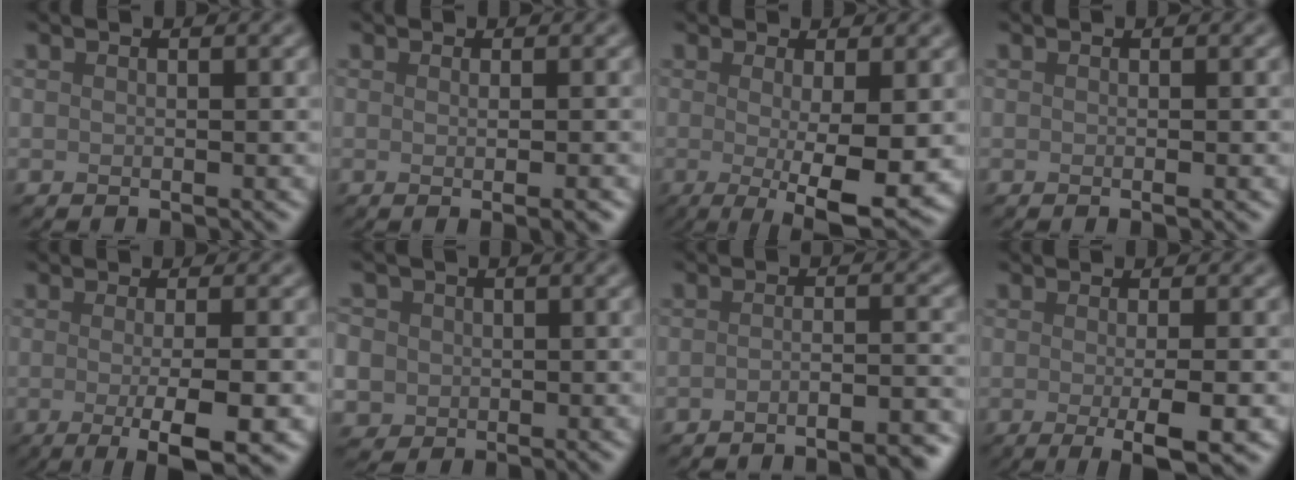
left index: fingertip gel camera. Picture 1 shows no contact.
{"total": 2.8, "force": [-0.3, 0.8, 2.6], "torque": [-0.017, 0.002, -0.003]}
{"total": 7.4, "force": [-1.2, 1.6, 7.1], "torque": [-0.100, -0.018, -0.016]}
{"total": 1.0, "force": [-0.2, 0.3, 0.9], "torque": [-0.006, -0.001, -0.004]}
{"total": 6.7, "force": [-1.8, 1.6, 6.3], "torque": [-0.086, -0.012, -0.025]}
{"total": 6.3, "force": [0.0, 5.9, 2.2], "torque": [-0.050, 0.022, -0.022]}
{"total": 4.9, "force": [-3.6, 1.1, 3.2], "torque": [-0.038, 0.008, -0.051]}
{"total": 5.3, "force": [-1.2, 1.2, 5.0], "torque": [-0.068, -0.009, -0.017]}